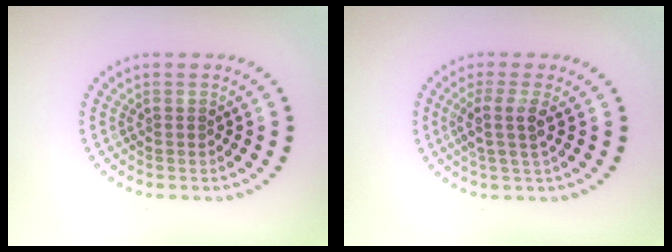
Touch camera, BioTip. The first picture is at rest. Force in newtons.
{"total": 2.5, "press": 1.9, "slide": 1.6}